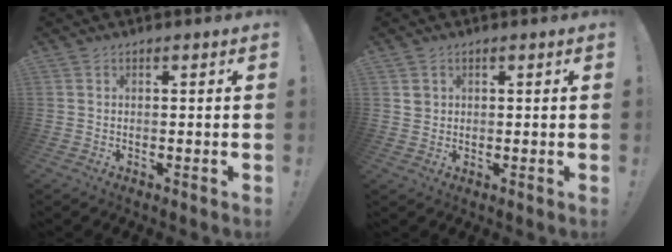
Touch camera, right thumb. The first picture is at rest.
{"total": 2.3, "force": [1.2, 2.0, 0.4], "torque": [0.005, -0.006, 0.020]}